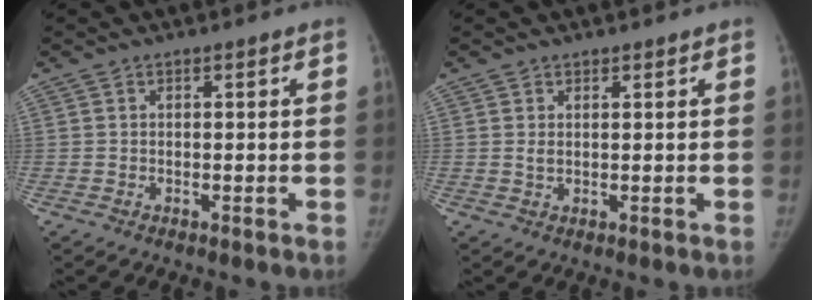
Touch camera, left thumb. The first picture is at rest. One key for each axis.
{"total": 1.2, "fx": 0.7, "fy": 0.8, "fz": 0.5, "tx": 0.002, "ty": -0.006, "tz": 0.011}